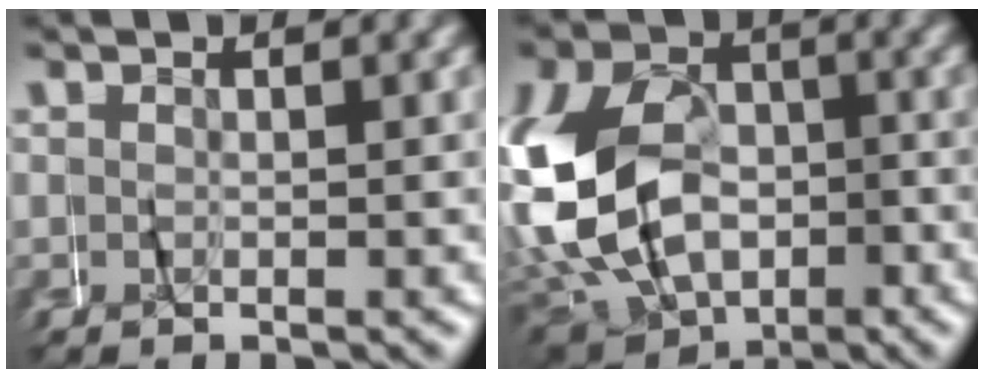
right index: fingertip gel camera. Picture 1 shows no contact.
{"total": 14.7, "force": [-1.5, 12.1, 8.1], "torque": [-0.179, -0.022, -0.028]}